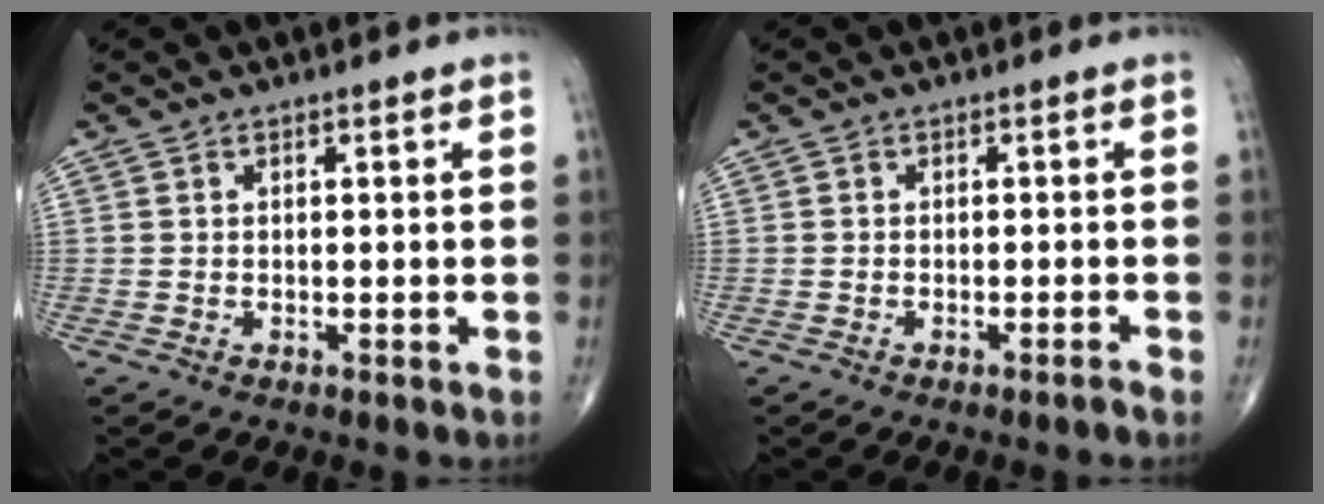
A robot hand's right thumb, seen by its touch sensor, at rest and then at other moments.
{"total": 1.1, "force": [-0.9, -0.3, 0.6], "torque": [-0.015, 0.003, -0.016]}